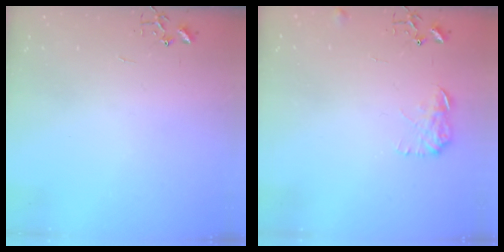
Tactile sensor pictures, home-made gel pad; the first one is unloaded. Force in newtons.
{"total": 8.2, "press": 8.2, "slide": 0.4}